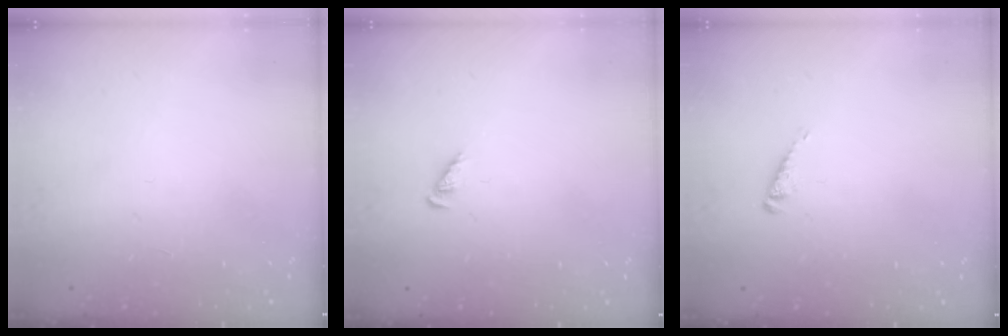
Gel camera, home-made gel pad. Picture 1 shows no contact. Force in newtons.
{"total": 2.3, "press": 2.2, "slide": 0.4}
{"total": 2.8, "press": 2.7, "slide": 0.3}